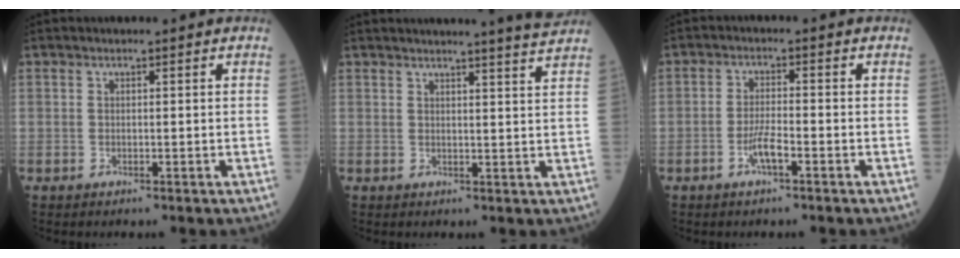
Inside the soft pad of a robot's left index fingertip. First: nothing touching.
{"total": 5.5, "force": [5.1, -1.4, 1.5], "torque": [-0.024, -0.011, 0.052]}
{"total": 3.4, "force": [-1.8, 0.5, 2.9], "torque": [-0.060, 0.001, -0.035]}